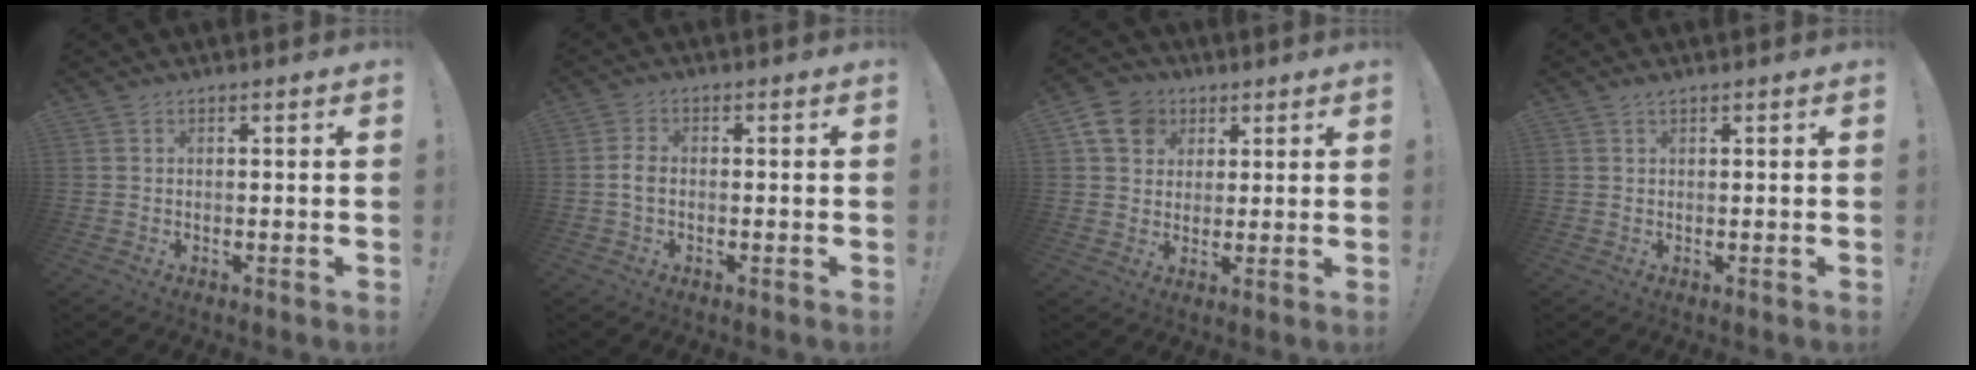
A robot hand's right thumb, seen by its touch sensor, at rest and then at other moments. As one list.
[{"total": 3.1, "force": [-0.5, 2.0, 2.4], "torque": [-0.046, 0.009, -0.010]}, {"total": 10.9, "force": [4.5, 8.9, 4.3], "torque": [-0.064, -0.012, 0.091]}, {"total": 0.9, "force": [0.7, 0.0, 0.5], "torque": [-0.010, 0.001, 0.013]}]